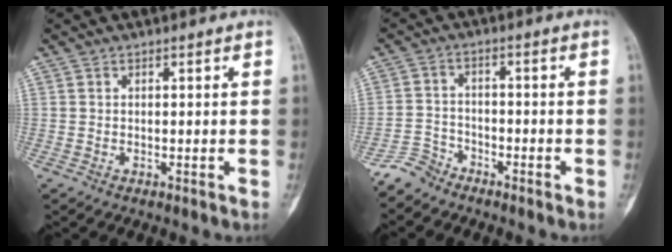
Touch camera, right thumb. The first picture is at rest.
{"total": 4.3, "force": [-3.9, 1.8, 0.0], "torque": [0.005, 0.017, -0.085]}